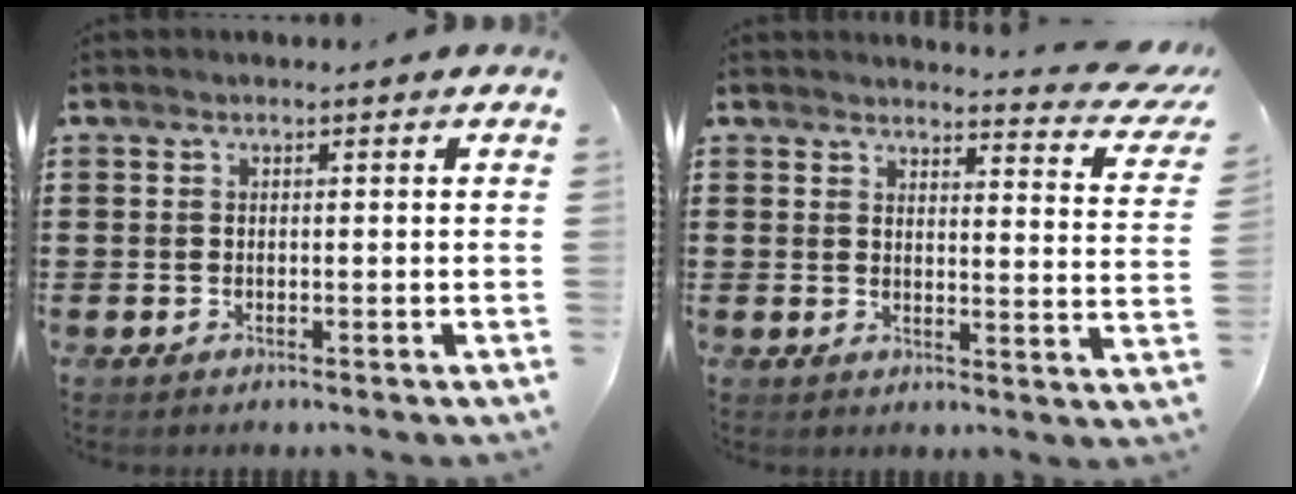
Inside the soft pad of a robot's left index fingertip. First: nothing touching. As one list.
[{"total": 3.9, "force": [3.6, 0.1, 1.4], "torque": [-0.030, -0.028, 0.058]}]